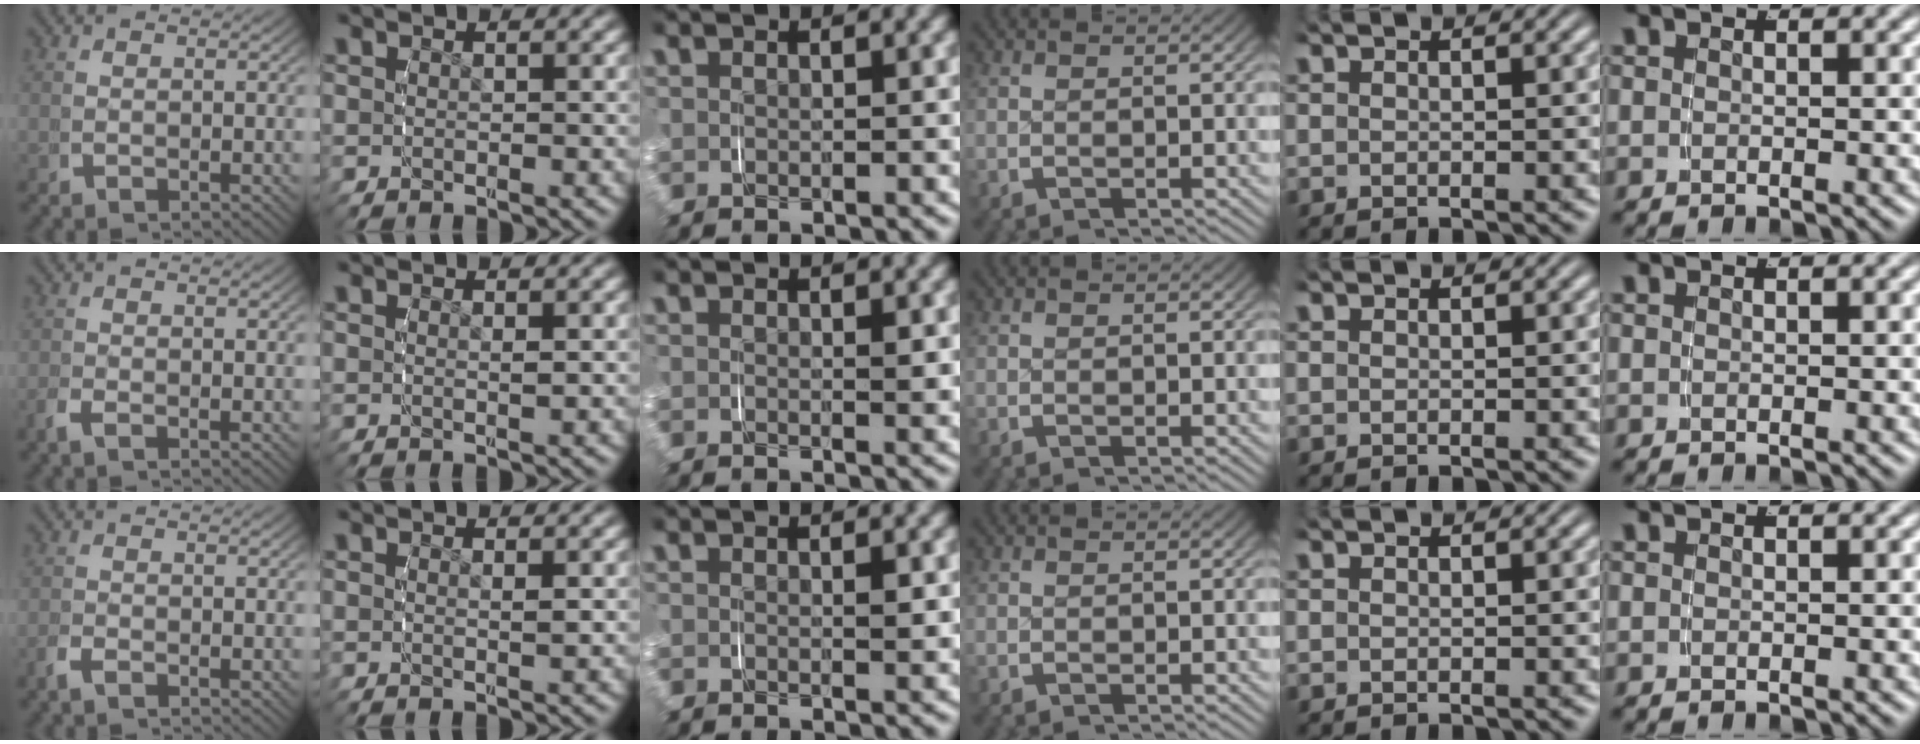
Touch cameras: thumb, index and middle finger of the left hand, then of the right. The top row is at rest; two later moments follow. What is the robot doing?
{"motion": "grasp_and_lifting", "object": "toothpaste"}